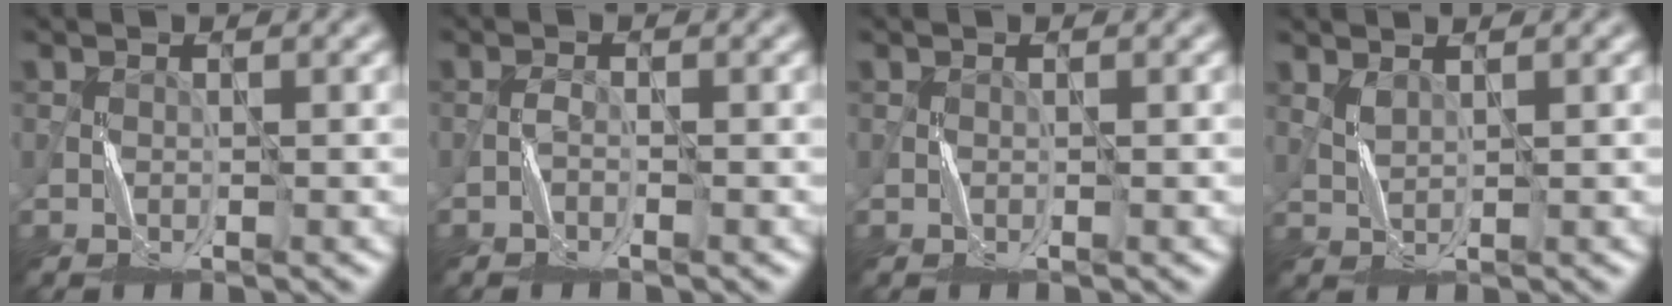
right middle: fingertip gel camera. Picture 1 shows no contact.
{"total": 0.8, "force": [-0.8, 0.1, 0.3], "torque": [-0.007, 0.005, -0.015]}
{"total": 0.0}
{"total": 0.9, "force": [0.8, 0.3, 0.4], "torque": [-0.017, -0.002, 0.021]}